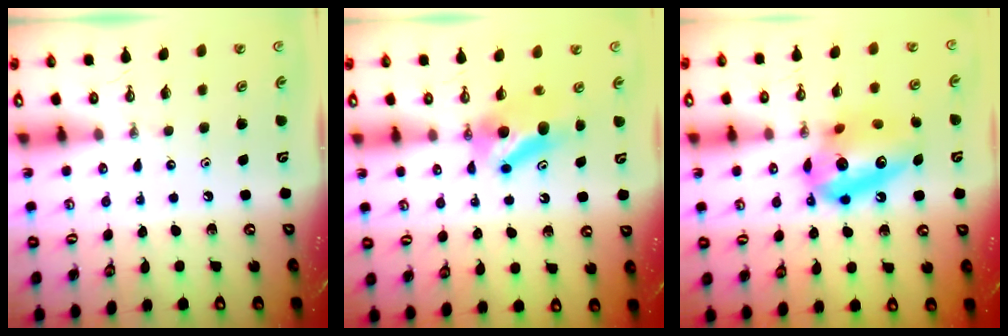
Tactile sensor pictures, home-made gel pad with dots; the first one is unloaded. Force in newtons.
{"total": 8.0, "press": 6.6, "slide": 4.5}
{"total": 14.7, "press": 14.6, "slide": 1.6}